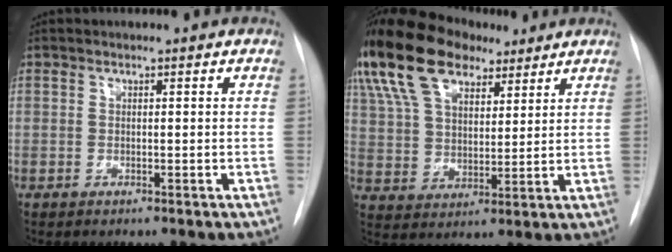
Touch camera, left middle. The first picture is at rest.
{"total": 20.7, "force": [13.3, 10.4, 12.0], "torque": [-0.278, 0.057, 0.240]}